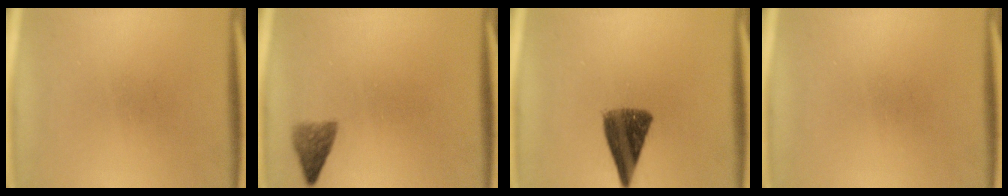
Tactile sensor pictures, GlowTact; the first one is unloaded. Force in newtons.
{"total": 2.6}
{"total": 9.0}
{"total": 0.0}